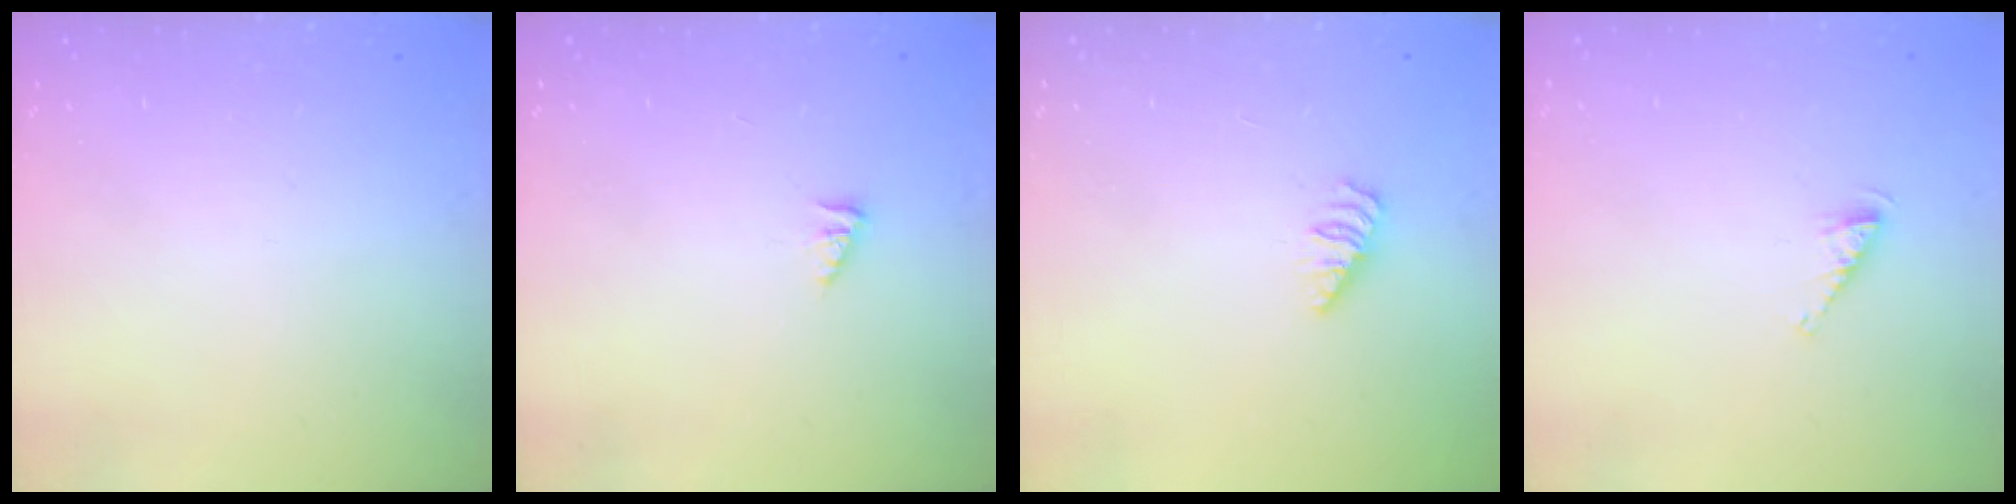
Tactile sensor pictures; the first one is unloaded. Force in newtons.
{"total": 1.6, "press": 1.5, "slide": 0.3}
{"total": 2.5, "press": 2.4, "slide": 0.4}
{"total": 3.7, "press": 3.7, "slide": 0.5}